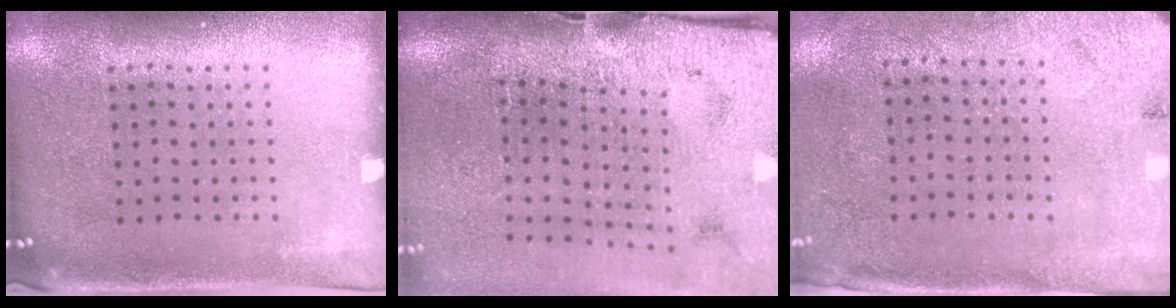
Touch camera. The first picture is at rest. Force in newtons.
{"total": 4.7, "press": 3.6, "slide": 2.9}
{"total": 2.7, "press": 2.2, "slide": 1.5}